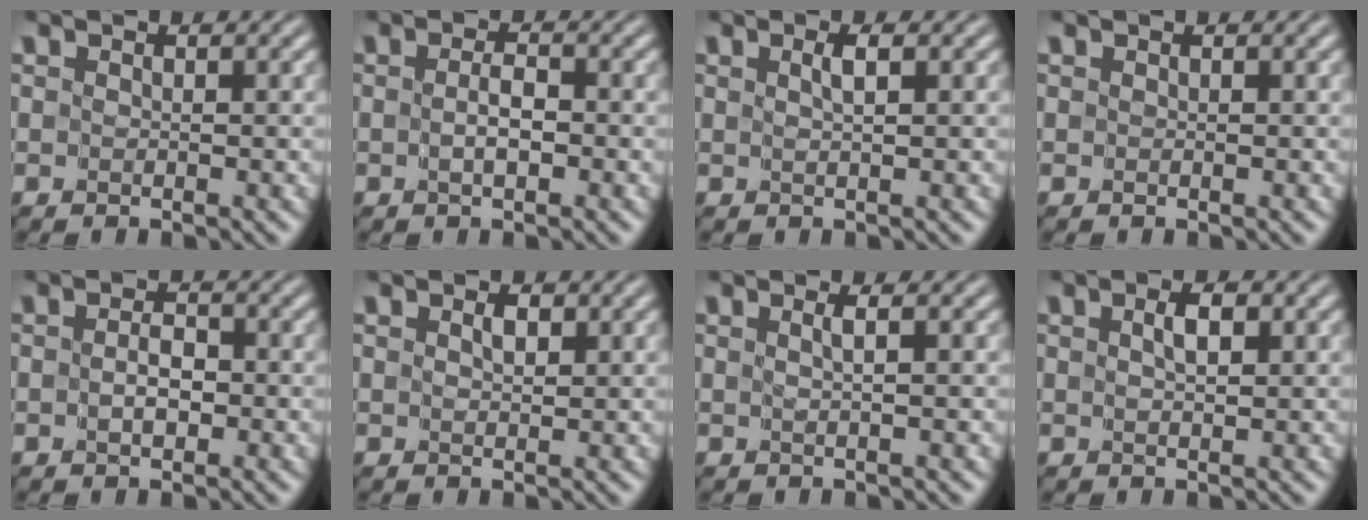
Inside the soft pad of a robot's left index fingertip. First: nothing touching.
{"total": 1.5, "force": [-0.5, 0.4, 1.4], "torque": [-0.027, -0.002, -0.009]}
{"total": 1.0, "force": [0.4, 0.0, 1.0], "torque": [-0.013, 0.000, 0.007]}
{"total": 0.0}
{"total": 1.6, "force": [-0.4, 0.8, 1.3], "torque": [-0.024, -0.002, -0.008]}
{"total": 0.9, "force": [0.5, 0.4, 0.7], "torque": [-0.009, -0.002, 0.011]}
{"total": 1.0, "force": [0.3, 0.1, 1.0], "torque": [-0.011, -0.007, -0.002]}
{"total": 1.5, "force": [0.6, 0.5, 1.3], "torque": [-0.022, 0.001, 0.012]}